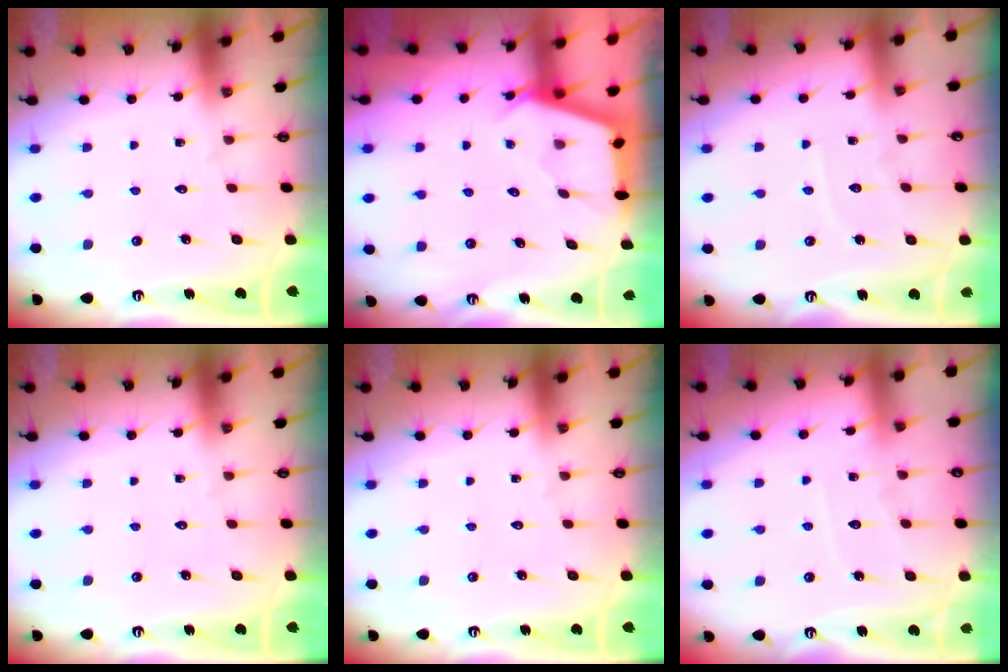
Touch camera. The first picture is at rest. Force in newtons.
{"total": 2.5, "press": 2.5, "slide": 0.3}
{"total": 3.9, "press": 3.9, "slide": 0.1}
{"total": 0.0}
{"total": 0.0}
{"total": 6.1, "press": 6.1, "slide": 0.6}